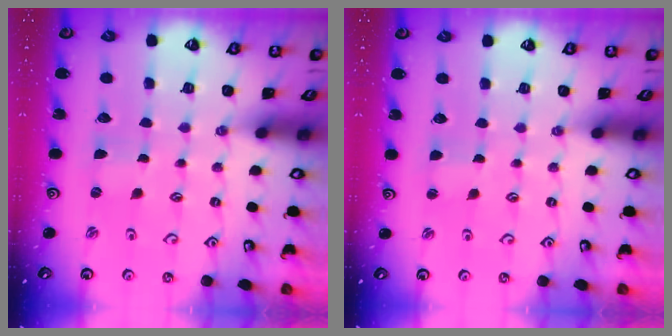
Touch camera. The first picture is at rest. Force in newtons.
{"total": 1.4, "press": 1.3, "slide": 0.2}